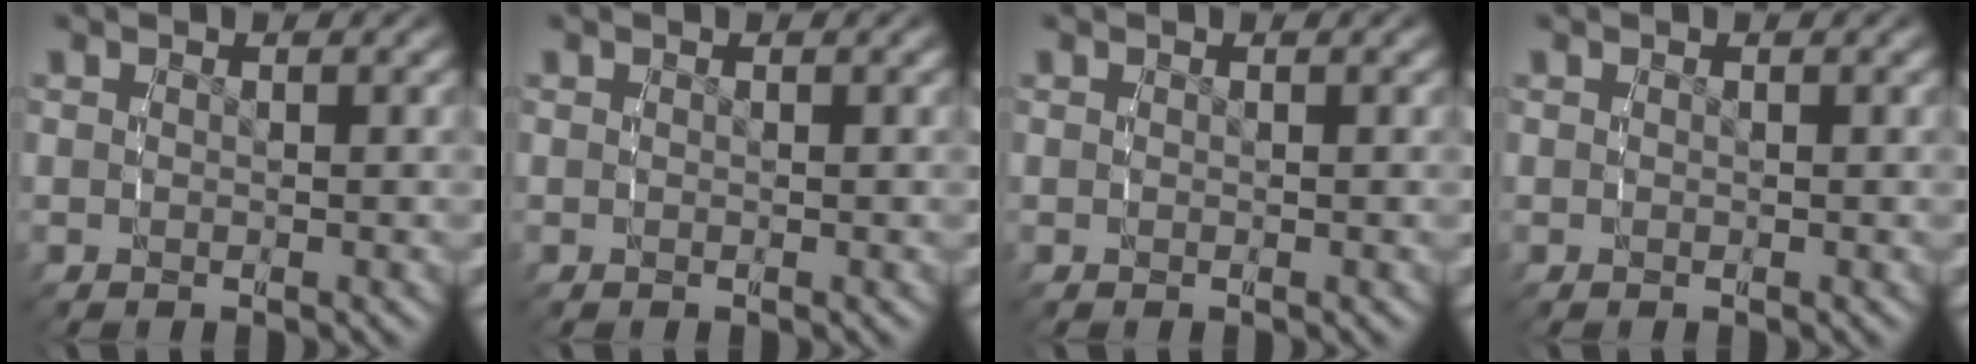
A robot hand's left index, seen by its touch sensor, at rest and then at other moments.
{"total": 0.0}
{"total": 0.0}
{"total": 0.0}